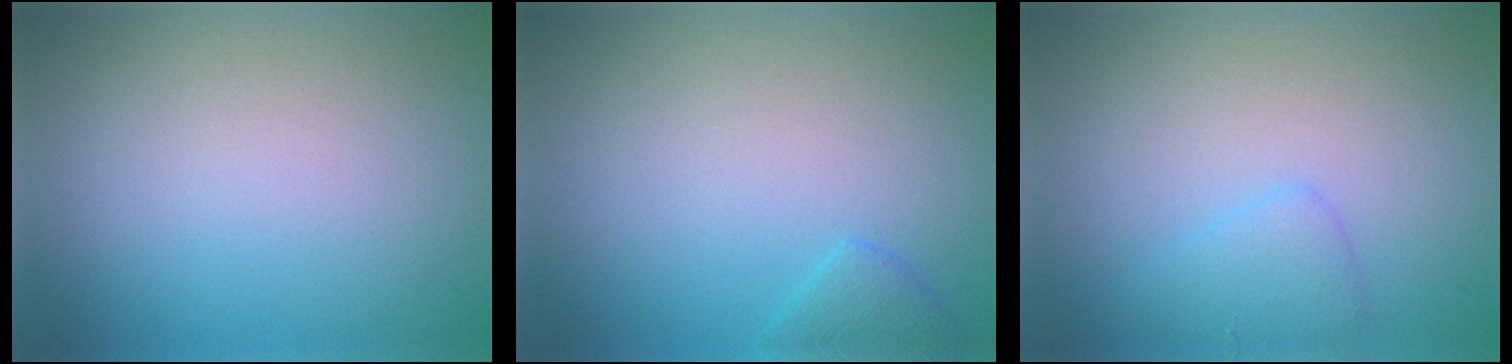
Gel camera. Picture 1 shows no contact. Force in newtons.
{"total": 1.6, "press": 1.6, "slide": 0.2}
{"total": 1.8, "press": 1.8, "slide": 0.2}